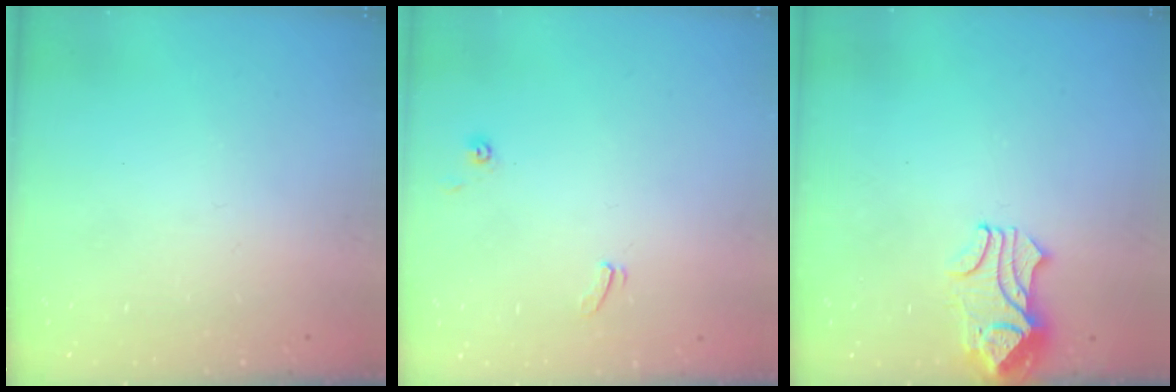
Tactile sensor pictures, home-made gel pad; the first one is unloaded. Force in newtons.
{"total": 0.6, "press": 0.6, "slide": 0.3}
{"total": 2.2, "press": 2.1, "slide": 0.7}